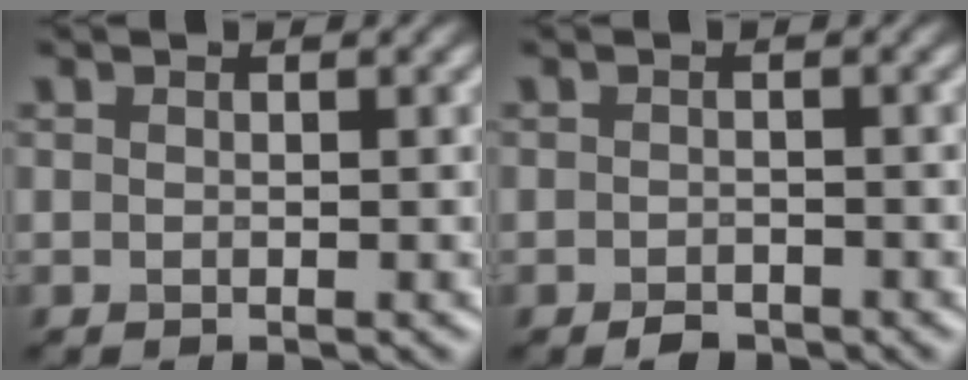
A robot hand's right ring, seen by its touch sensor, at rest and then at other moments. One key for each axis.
{"total": 1.5, "fx": -1.2, "fy": 0.8, "fz": 0.6, "tx": -0.010, "ty": -0.001, "tz": -0.023}